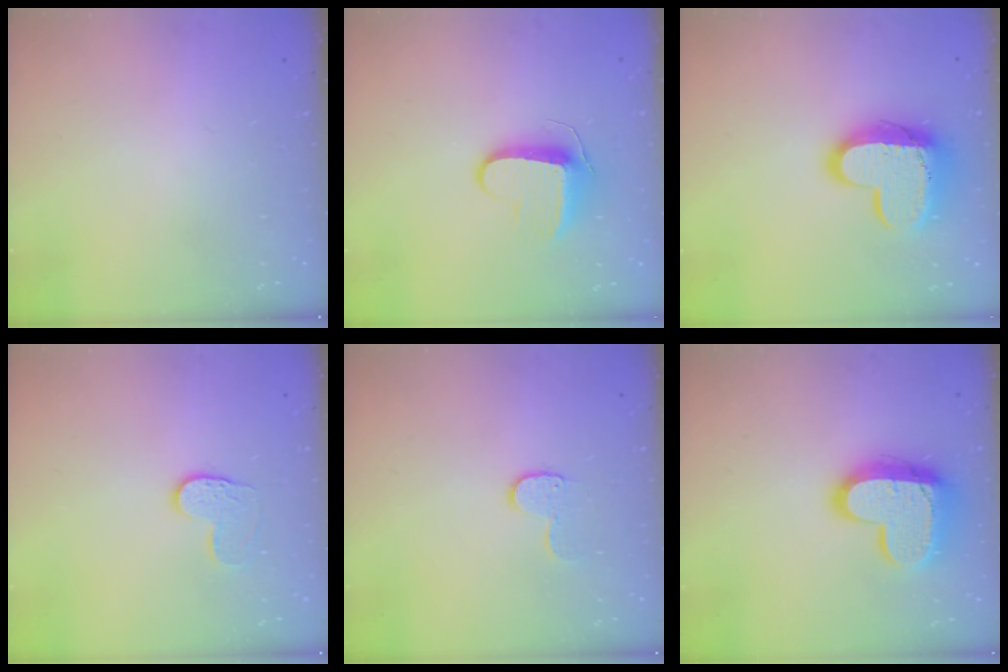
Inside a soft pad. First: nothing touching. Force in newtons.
{"total": 9.4, "press": 9.4, "slide": 0.2}
{"total": 14.3, "press": 14.3, "slide": 1.2}
{"total": 6.6, "press": 6.6, "slide": 0.3}
{"total": 6.5, "press": 6.4, "slide": 0.4}
{"total": 17.0, "press": 16.9, "slide": 1.1}